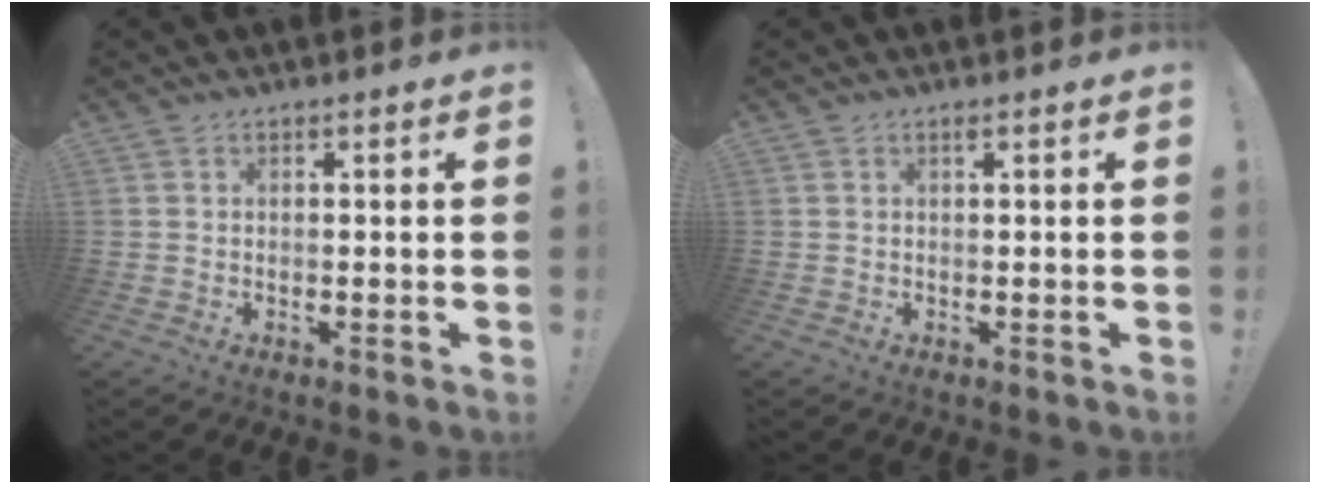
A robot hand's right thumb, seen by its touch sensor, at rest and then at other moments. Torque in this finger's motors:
{"motor_torque": [-0.42, 0.24, 0.27, 0.11, -0.02]}